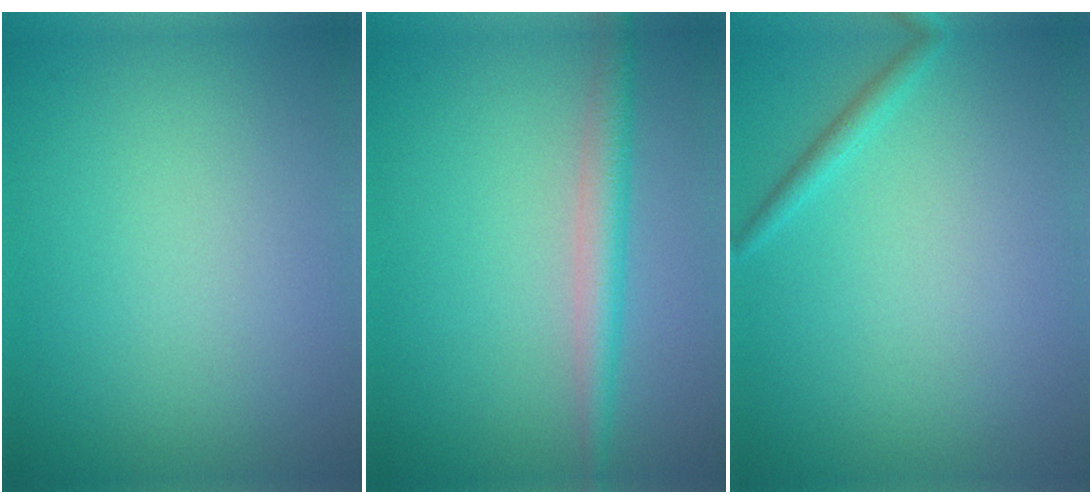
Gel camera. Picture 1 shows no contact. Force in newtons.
{"total": 2.7, "press": 2.7, "slide": 0.1}
{"total": 1.1, "press": 1.1, "slide": 0.0}